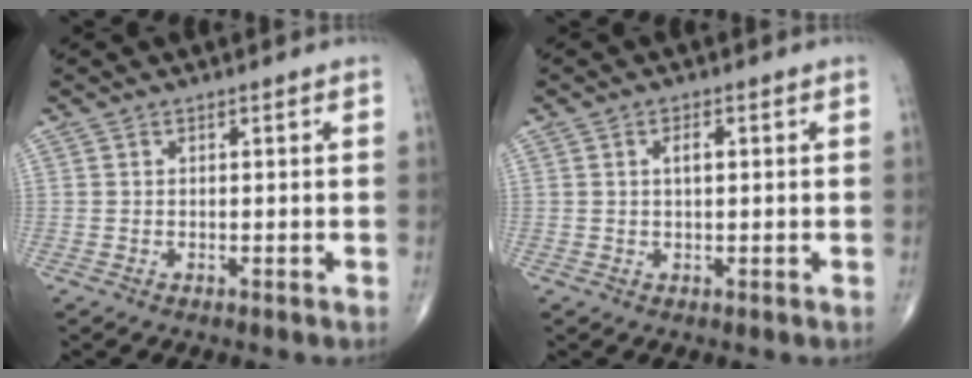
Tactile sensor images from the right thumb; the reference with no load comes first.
{"total": 2.2, "force": [0.5, 1.0, 1.9], "torque": [-0.031, 0.002, 0.008]}